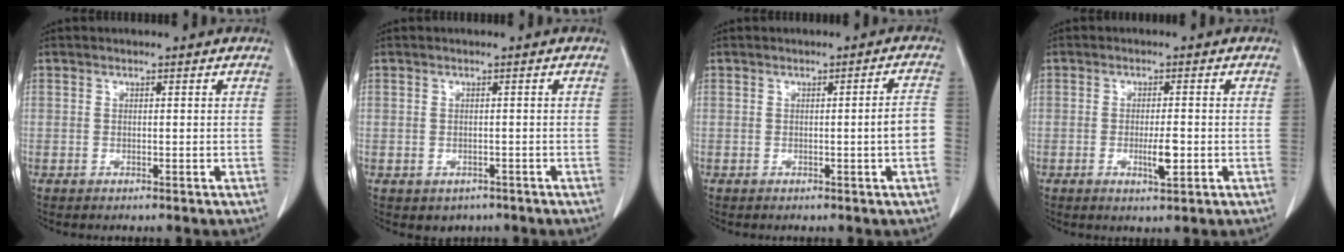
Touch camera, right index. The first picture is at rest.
{"total": 2.1, "force": [-1.2, 1.7, 0.5], "torque": [-0.006, 0.002, -0.010]}
{"total": 3.7, "force": [-0.8, -0.3, 3.6], "torque": [-0.043, 0.001, -0.014]}
{"total": 3.5, "force": [-0.9, 0.6, 3.3], "torque": [-0.056, -0.003, -0.012]}